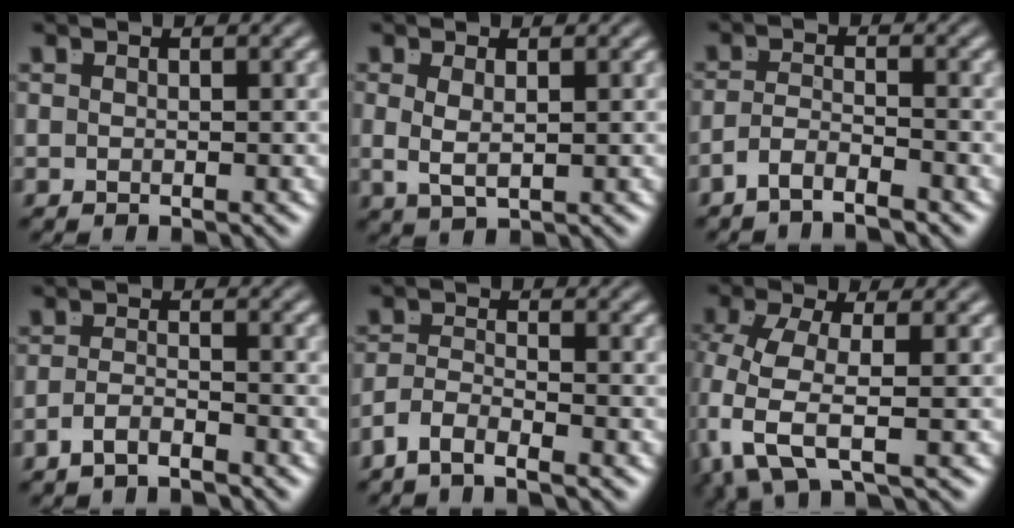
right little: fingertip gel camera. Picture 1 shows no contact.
{"total": 2.2, "force": [0.2, 0.8, 2.0], "torque": [-0.044, -0.015, 0.017]}
{"total": 3.0, "force": [-2.7, 0.3, 1.1], "torque": [-0.019, -0.013, -0.045]}
{"total": 2.6, "force": [-2.4, -0.4, 0.8], "torque": [-0.010, -0.008, -0.038]}
{"total": 3.3, "force": [-2.7, 1.2, 1.6], "torque": [-0.035, -0.017, -0.043]}
{"total": 5.7, "force": [-0.4, 3.2, 4.7], "torque": [-0.149, -0.038, 0.010]}